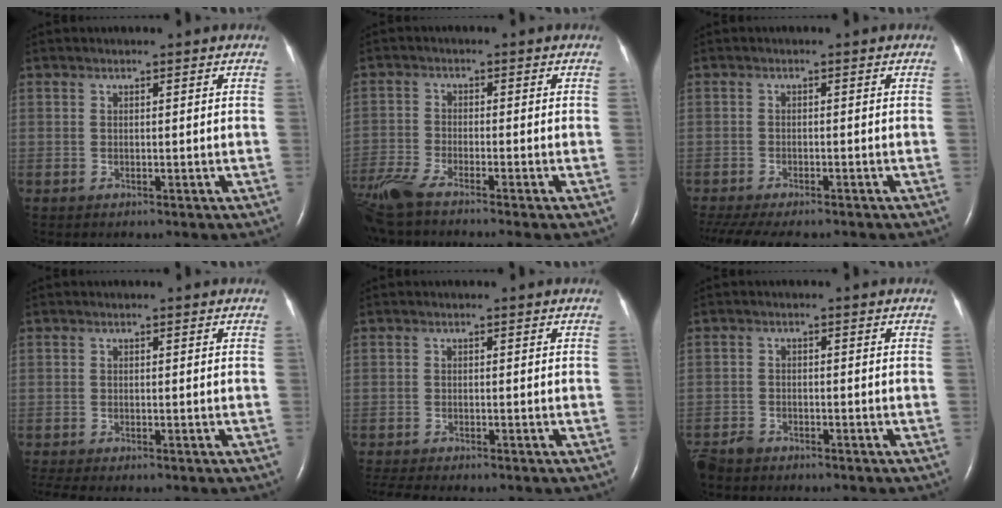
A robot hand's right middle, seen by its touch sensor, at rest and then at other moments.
{"total": 8.3, "force": [-6.9, -0.1, 4.6], "torque": [-0.094, -0.022, -0.125]}
{"total": 11.2, "force": [-9.3, 2.9, 5.5], "torque": [-0.101, -0.011, -0.132]}
{"total": 2.7, "force": [-2.3, 0.3, 1.5], "torque": [-0.029, -0.009, -0.037]}
{"total": 5.1, "force": [-4.4, 0.6, 2.5], "torque": [-0.041, -0.008, -0.067]}
{"total": 3.6, "force": [-3.2, 1.5, 0.8], "torque": [-0.020, -0.005, -0.059]}